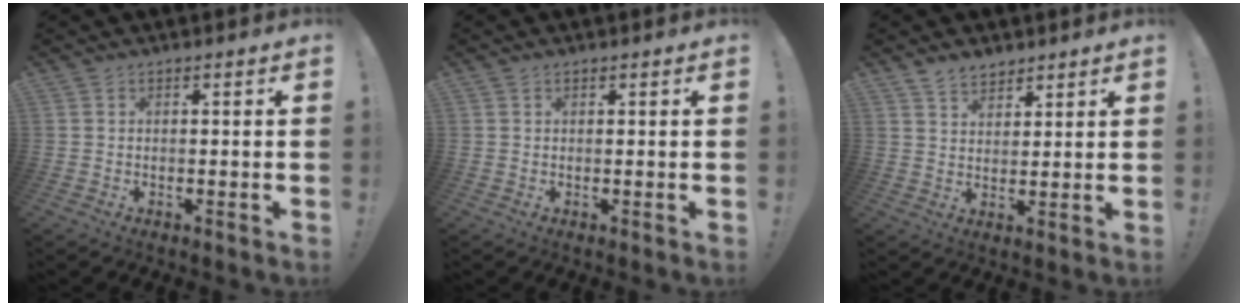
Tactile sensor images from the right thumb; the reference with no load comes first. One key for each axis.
{"total": 0.8, "fx": 0.6, "fy": 0.5, "fz": 0.3, "tx": -0.003, "ty": 0.000, "tz": 0.010}
{"total": 5.8, "fx": 4.8, "fy": 2.9, "fz": 1.5, "tx": -0.027, "ty": -0.026, "tz": 0.091}